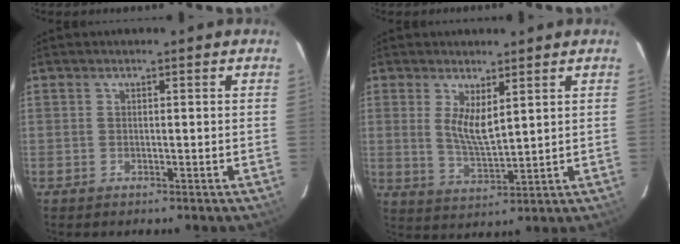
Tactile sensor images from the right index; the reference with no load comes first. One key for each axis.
{"total": 6.0, "fx": 2.3, "fy": 2.0, "fz": 5.1, "tx": -0.093, "ty": -0.014, "tz": 0.047}